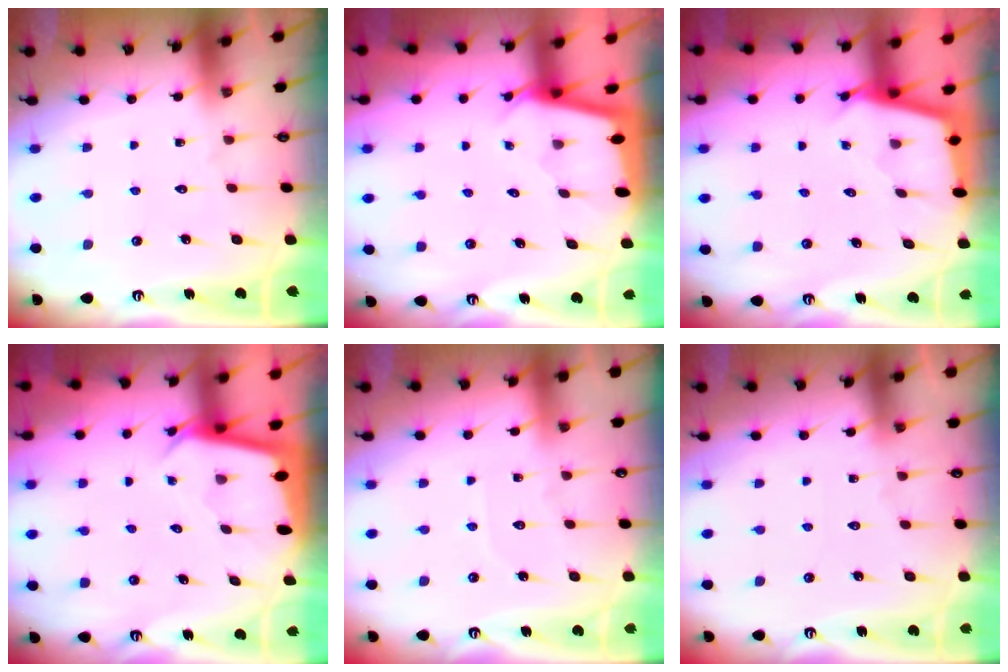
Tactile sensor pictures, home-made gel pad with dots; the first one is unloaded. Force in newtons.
{"total": 1.9, "press": 1.9, "slide": 0.1}
{"total": 2.5, "press": 2.5, "slide": 0.2}
{"total": 2.7, "press": 2.7, "slide": 0.0}
{"total": 2.3, "press": 2.3, "slide": 0.4}
{"total": 4.7, "press": 4.7, "slide": 0.7}